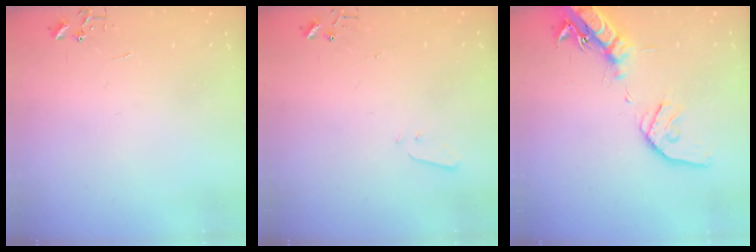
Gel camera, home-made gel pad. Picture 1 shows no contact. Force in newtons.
{"total": 1.9, "press": 1.9, "slide": 0.4}
{"total": 19.4, "press": 19.1, "slide": 3.5}